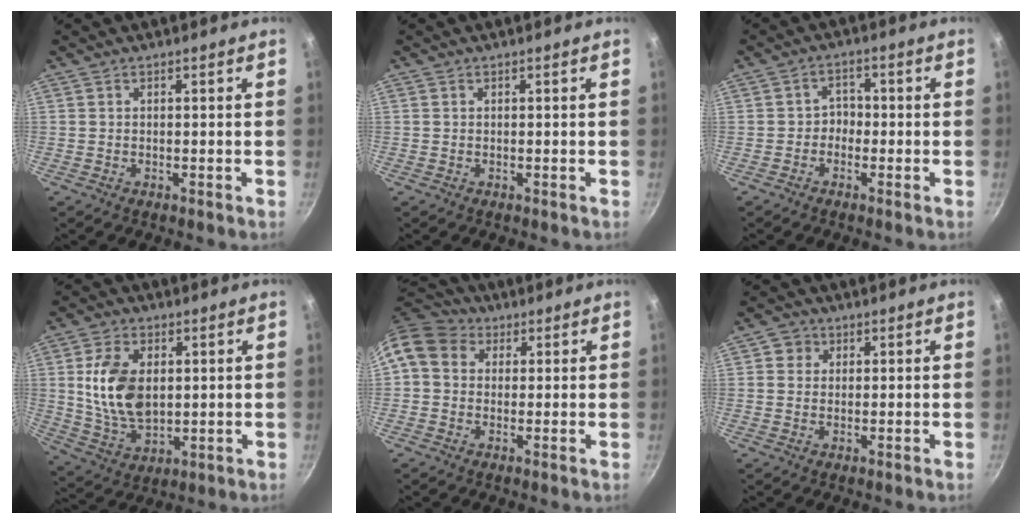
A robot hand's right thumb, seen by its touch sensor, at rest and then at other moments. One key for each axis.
{"total": 0.0}
{"total": 2.8, "fx": -1.1, "fy": 2.3, "fz": 1.1, "tx": 0.007, "ty": 0.018, "tz": -0.026}
{"total": 13.0, "fx": 1.8, "fy": 8.2, "fz": 10.0, "tx": -0.169, "ty": -0.016, "tz": 0.042}
{"total": 10.6, "fx": 2.8, "fy": 8.6, "fz": 5.4, "tx": -0.097, "ty": 0.020, "tz": 0.034}
{"total": 3.0, "fx": 0.8, "fy": 2.8, "fz": 0.7, "tx": 0.012, "ty": -0.003, "tz": 0.005}